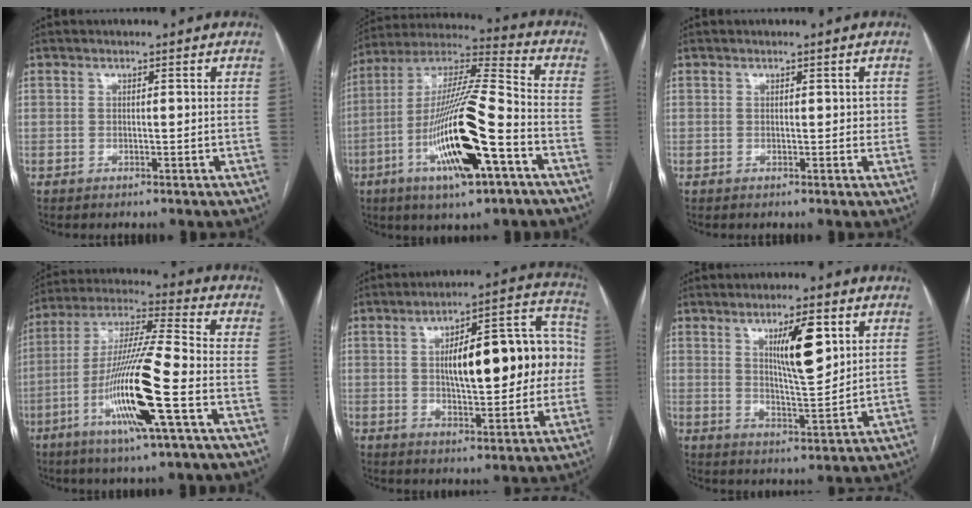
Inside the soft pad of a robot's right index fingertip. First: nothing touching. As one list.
[{"total": 20.3, "force": [-7.3, 2.4, 18.8], "torque": [-0.370, -0.015, -0.129]}, {"total": 1.4, "force": [0.3, 0.9, 1.0], "torque": [-0.011, 0.004, 0.005]}, {"total": 16.7, "force": [-5.7, 0.0, 15.7], "torque": [-0.312, -0.012, -0.110]}, {"total": 18.4, "force": [1.1, 5.8, 17.4], "torque": [-0.238, 0.046, 0.023]}, {"total": 9.0, "force": [3.7, 1.6, 8.0], "torque": [-0.134, -0.004, 0.064]}]